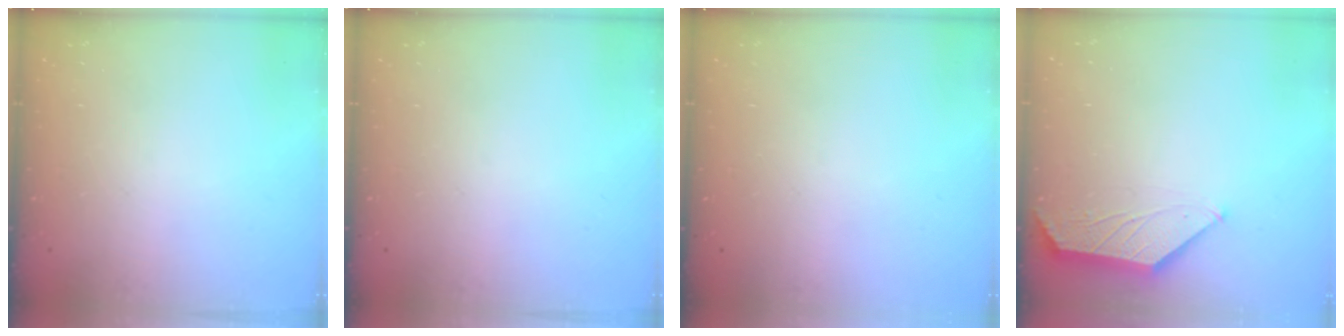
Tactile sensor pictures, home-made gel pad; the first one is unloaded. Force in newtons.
{"total": 0.0}
{"total": 2.8, "press": 2.8, "slide": 0.5}
{"total": 1.3, "press": 1.3, "slide": 0.3}